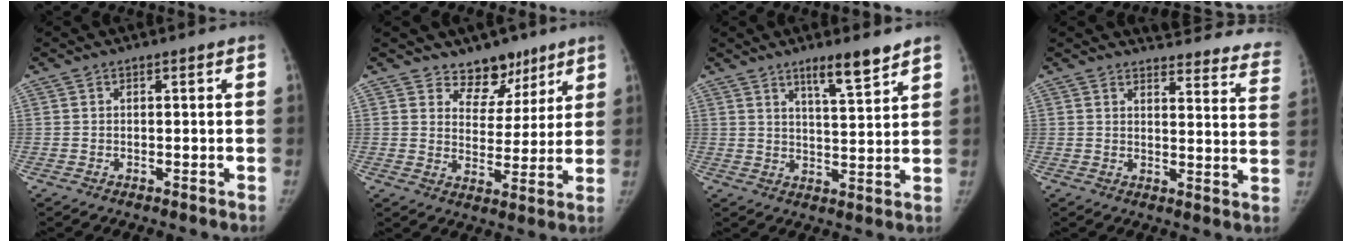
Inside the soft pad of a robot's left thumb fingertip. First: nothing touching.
{"total": 8.4, "force": [6.2, 5.4, 1.6], "torque": [0.024, -0.041, 0.102]}
{"total": 7.5, "force": [5.5, 1.0, 4.9], "torque": [-0.073, -0.042, 0.091]}
{"total": 23.3, "force": [22.1, 5.5, 4.9], "torque": [-0.025, -0.160, 0.232]}